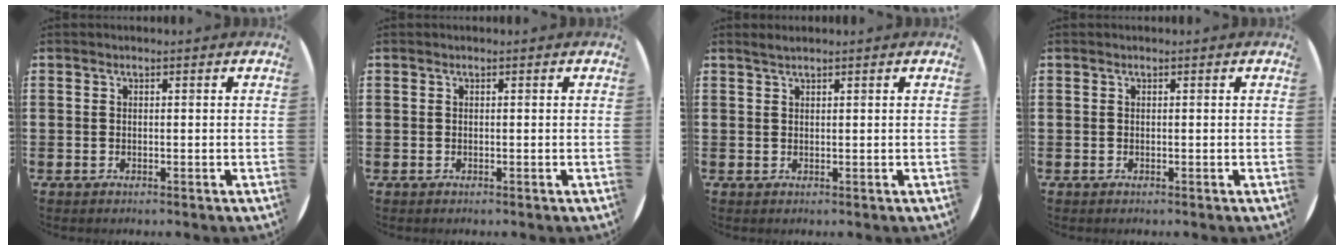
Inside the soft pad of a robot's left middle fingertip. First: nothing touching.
{"total": 0.0}
{"total": 0.9, "force": [0.8, -0.1, 0.4], "torque": [-0.007, 0.000, 0.016]}
{"total": 0.0}